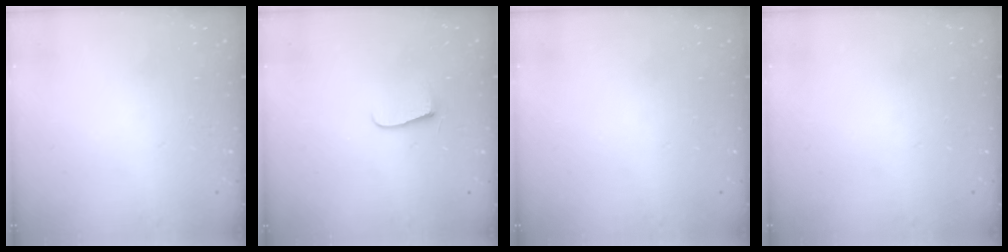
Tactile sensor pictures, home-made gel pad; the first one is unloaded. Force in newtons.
{"total": 6.8, "press": 6.8, "slide": 0.6}
{"total": 0.0}
{"total": 0.0}